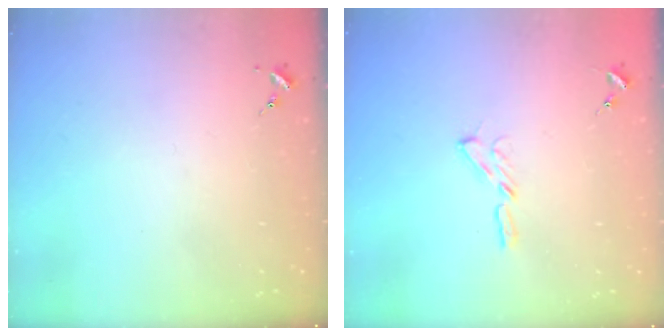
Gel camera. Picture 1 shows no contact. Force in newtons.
{"total": 3.2, "press": 3.2, "slide": 0.3}